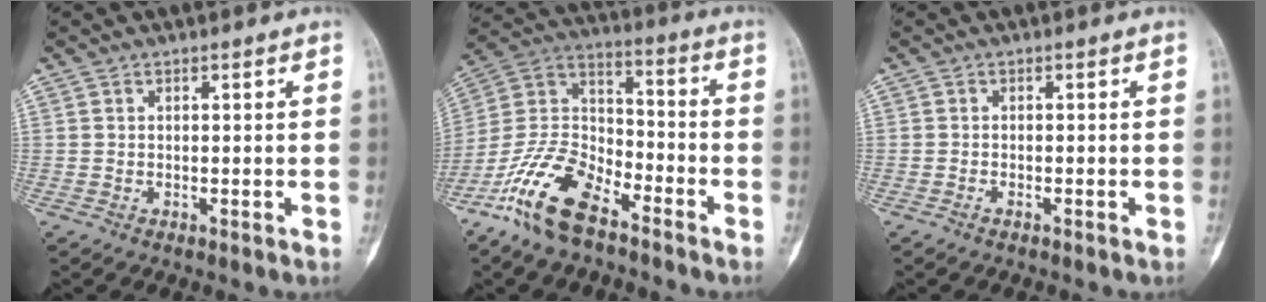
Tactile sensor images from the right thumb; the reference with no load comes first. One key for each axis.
{"total": 16.0, "fx": -10.7, "fy": 7.1, "fz": 9.6, "tx": -0.184, "ty": 0.065, "tz": -0.210}
{"total": 0.5, "fx": -0.5, "fy": 0.1, "fz": 0.2, "tx": -0.009, "ty": 0.003, "tz": -0.009}